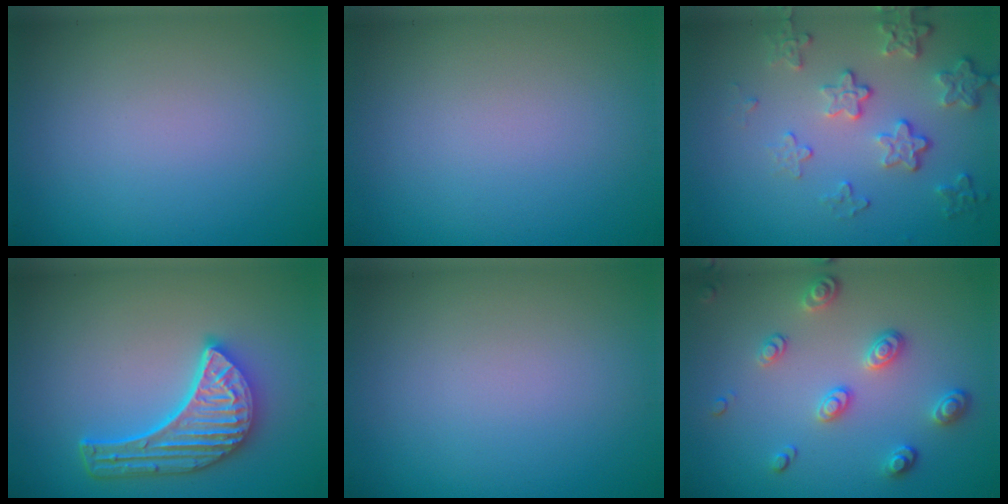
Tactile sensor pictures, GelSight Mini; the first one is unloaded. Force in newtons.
{"total": 0.0}
{"total": 4.2, "press": 3.2, "slide": 2.8}
{"total": 5.7, "press": 4.3, "slide": 3.6}
{"total": 0.0}
{"total": 2.8, "press": 2.4, "slide": 1.4}